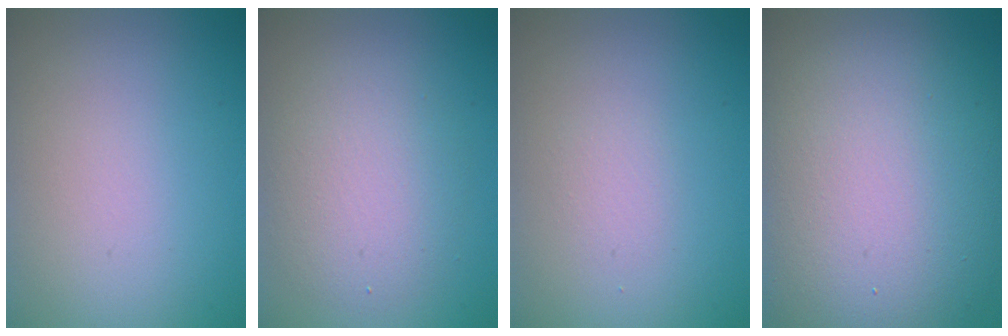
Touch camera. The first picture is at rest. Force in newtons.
{"total": 2.5, "press": 2.5, "slide": 0.4}
{"total": 0.8, "press": 0.8, "slide": 0.0}
{"total": 14.9, "press": 14.9, "slide": 1.0}